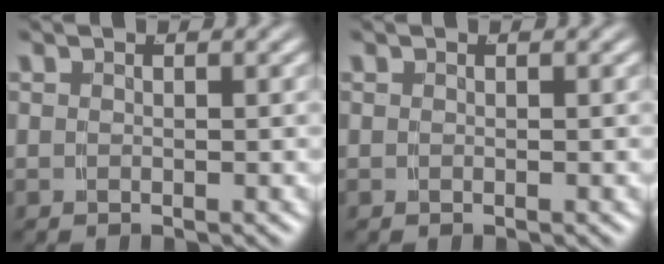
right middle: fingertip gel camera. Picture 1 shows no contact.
{"total": 0.0}